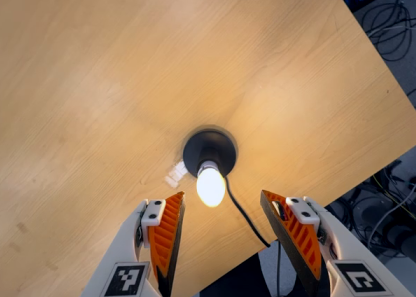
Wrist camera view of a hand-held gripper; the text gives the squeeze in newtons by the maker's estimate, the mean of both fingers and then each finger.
{"total": 0.0}